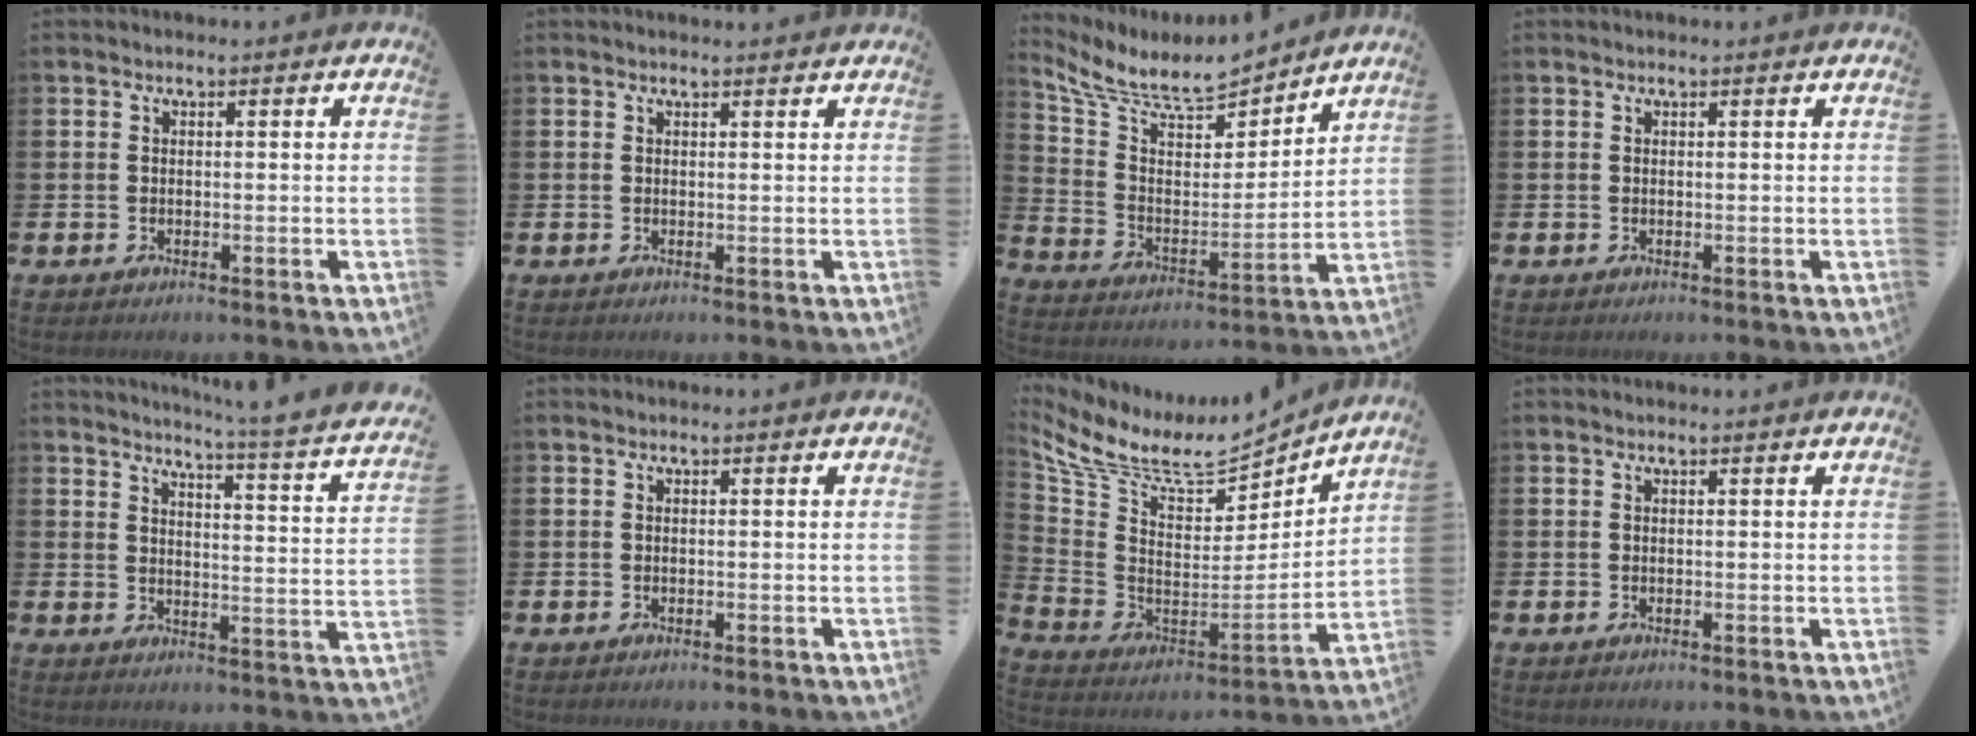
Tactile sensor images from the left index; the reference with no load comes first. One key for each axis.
{"total": 0.7, "fx": 0.7, "fy": 0.0, "fz": 0.1, "tx": 0.006, "ty": -0.003, "tz": 0.011}
{"total": 8.2, "fx": 7.6, "fy": 2.2, "fz": 2.0, "tx": -0.085, "ty": -0.058, "tz": 0.134}
{"total": 0.0}
{"total": 4.3, "fx": 3.8, "fy": -0.6, "fz": 1.8, "tx": -0.039, "ty": -0.041, "tz": 0.054}
{"total": 0.0}
{"total": 10.1, "fx": 8.0, "fy": 4.1, "fz": 4.6, "tx": -0.127, "ty": -0.055, "tz": 0.135}
{"total": 0.0}